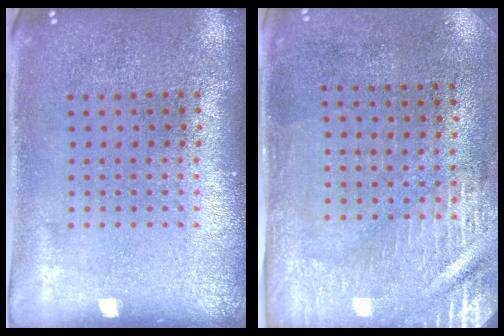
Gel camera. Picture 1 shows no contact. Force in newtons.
{"total": 2.9, "press": 2.5, "slide": 1.5}